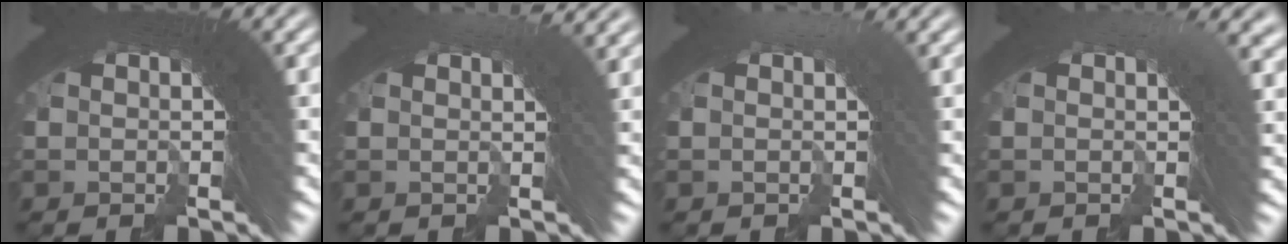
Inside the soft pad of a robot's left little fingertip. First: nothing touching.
{"total": 3.6, "force": [2.4, 0.2, 2.7], "torque": [-0.017, 0.021, 0.024]}
{"total": 1.2, "force": [0.7, 0.0, 0.9], "torque": [0.007, 0.025, -0.004]}
{"total": 3.3, "force": [1.2, 1.6, 2.6], "torque": [0.002, 0.032, -0.008]}